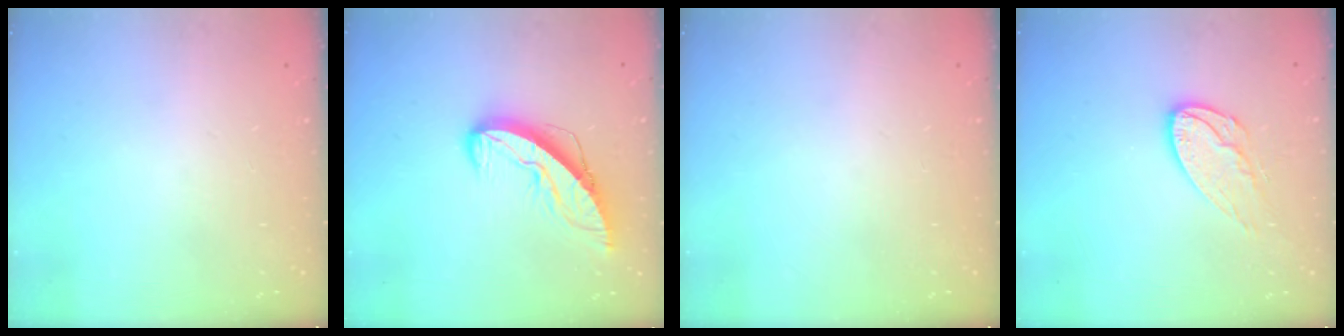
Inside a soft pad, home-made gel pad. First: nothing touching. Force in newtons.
{"total": 9.4, "press": 9.4, "slide": 0.8}
{"total": 0.0}
{"total": 10.9, "press": 10.9, "slide": 0.8}